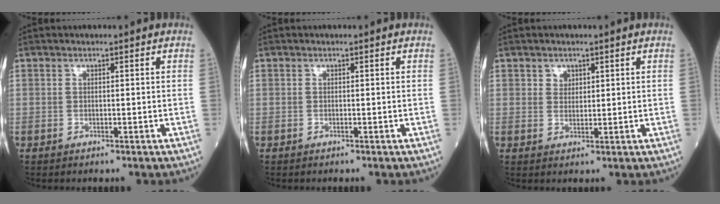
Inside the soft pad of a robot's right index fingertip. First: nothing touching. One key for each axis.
{"total": 0.0}
{"total": 1.7, "fx": 1.0, "fy": 1.3, "fz": 0.6, "tx": -0.003, "ty": -0.002, "tz": 0.015}